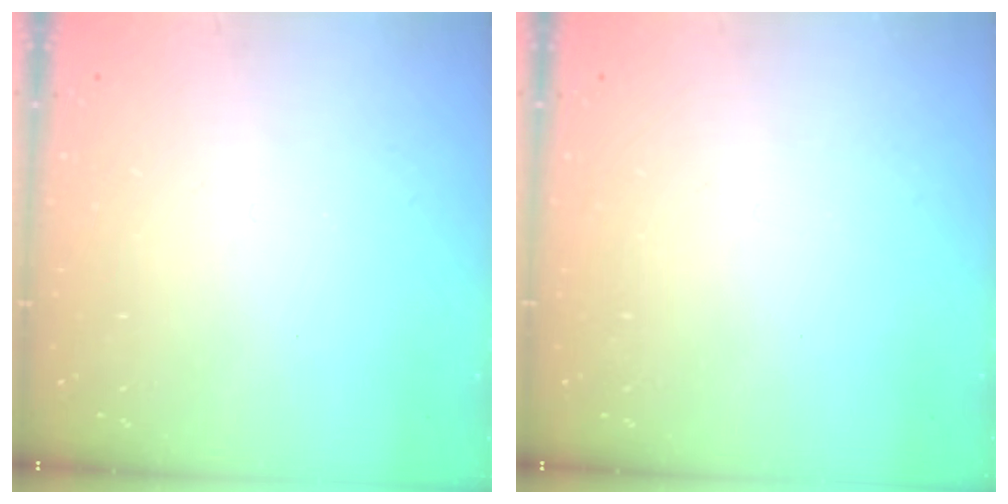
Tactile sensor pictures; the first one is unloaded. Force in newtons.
{"total": 0.0}